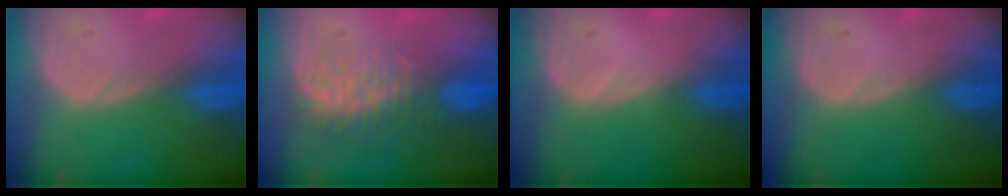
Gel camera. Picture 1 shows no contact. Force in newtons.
{"total": 7.7, "press": 7.1, "slide": 3.1}
{"total": 0.0}
{"total": 0.0}